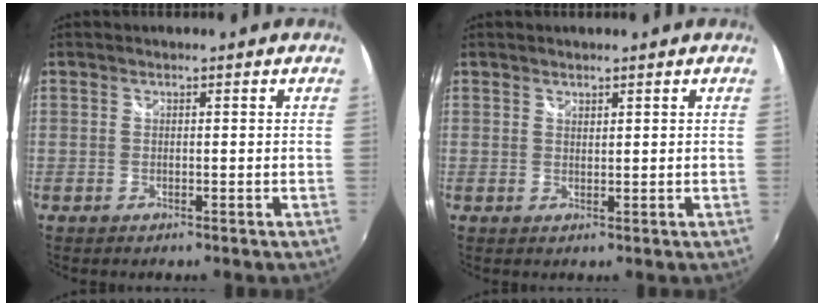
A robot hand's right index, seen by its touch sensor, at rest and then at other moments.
{"total": 0.9, "force": [0.9, 0.3, 0.2], "torque": [-0.002, 0.000, 0.016]}